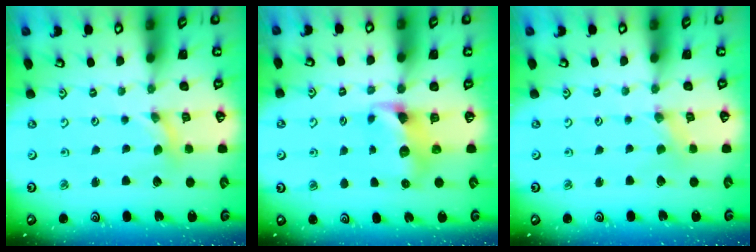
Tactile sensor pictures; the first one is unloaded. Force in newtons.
{"total": 6.9, "press": 6.9, "slide": 0.7}
{"total": 0.0}